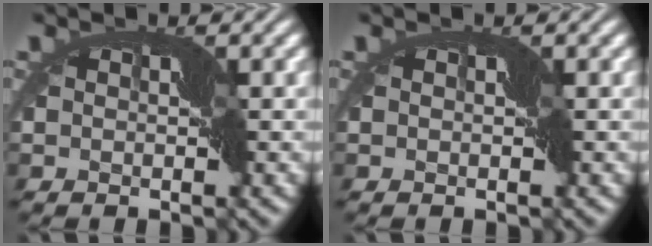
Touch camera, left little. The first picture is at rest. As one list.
[{"total": 0.0}]